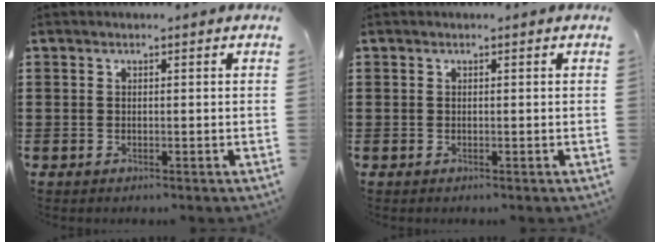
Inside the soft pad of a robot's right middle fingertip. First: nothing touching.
{"total": 0.0}